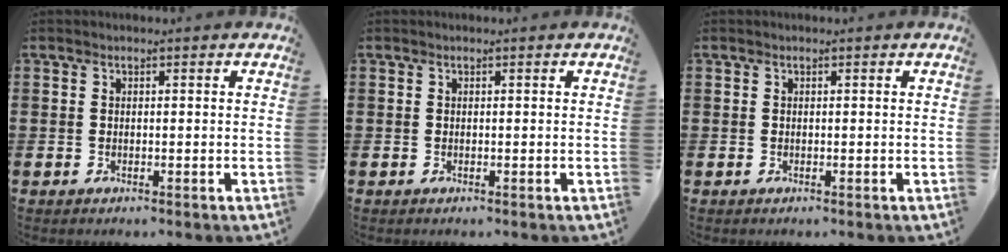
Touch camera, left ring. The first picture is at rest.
{"total": 0.0}
{"total": 0.0}